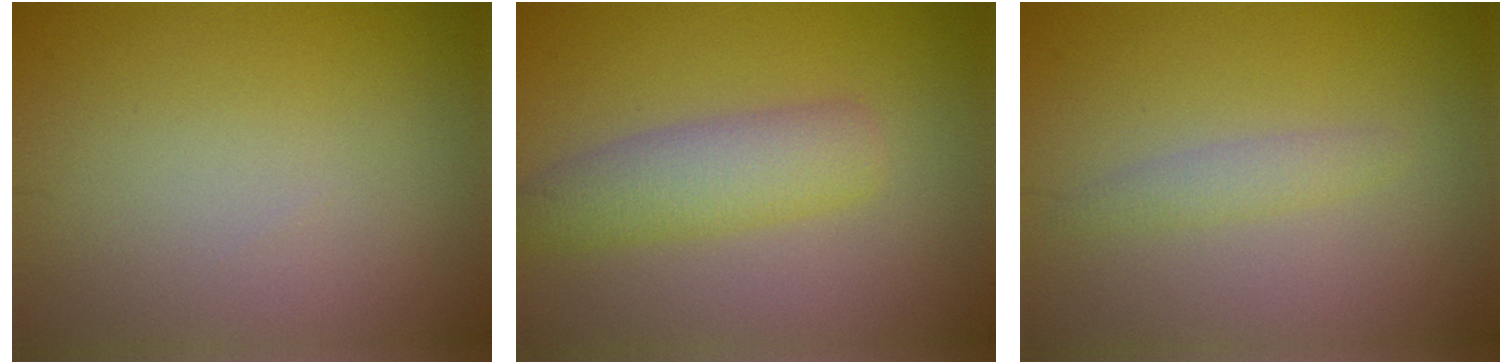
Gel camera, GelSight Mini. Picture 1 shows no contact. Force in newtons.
{"total": 4.1, "press": 4.1, "slide": 0.1}
{"total": 1.4, "press": 1.4, "slide": 0.1}